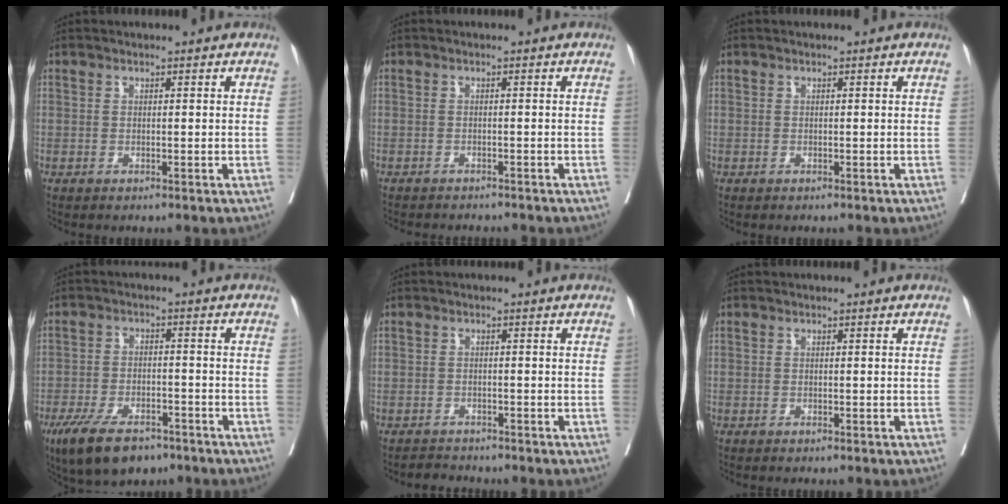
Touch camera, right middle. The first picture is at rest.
{"total": 6.3, "force": [-5.9, 1.3, 2.0], "torque": [-0.026, -0.007, -0.075]}
{"total": 0.0}
{"total": 10.2, "force": [-7.1, 4.1, 6.0], "torque": [-0.112, -0.012, -0.119]}
{"total": 1.9, "force": [-1.8, 0.3, -0.5], "torque": [0.000, -0.009, -0.030]}
{"total": 0.0}